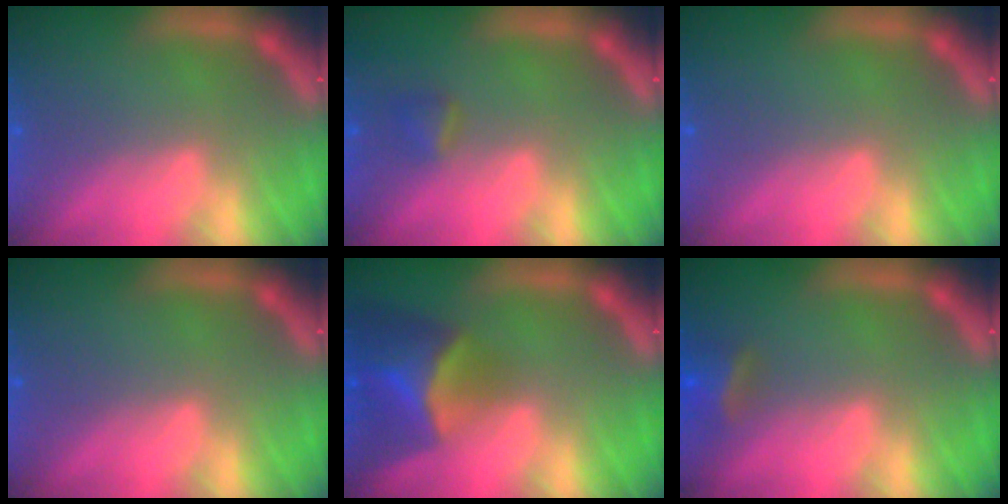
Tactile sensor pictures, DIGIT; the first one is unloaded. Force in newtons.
{"total": 1.4}
{"total": 0.0}
{"total": 0.0}
{"total": 6.9}
{"total": 2.9}